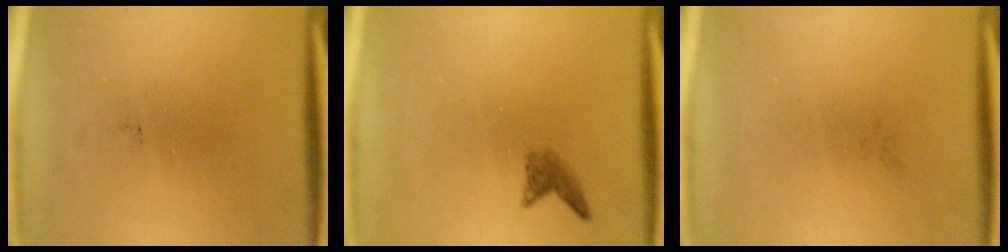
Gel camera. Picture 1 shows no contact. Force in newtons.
{"total": 1.5}
{"total": 0.0}